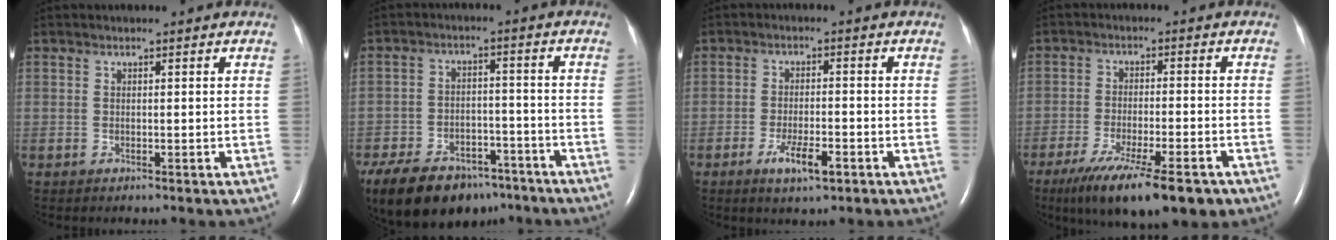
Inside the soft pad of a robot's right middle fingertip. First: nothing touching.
{"total": 19.8, "force": [-14.2, 10.4, 9.0], "torque": [-0.221, -0.021, -0.210]}
{"total": 5.0, "force": [-2.6, 1.1, 4.1], "torque": [-0.083, -0.005, -0.043]}
{"total": 14.7, "force": [-9.9, 3.0, 10.4], "torque": [-0.146, -0.030, -0.156]}